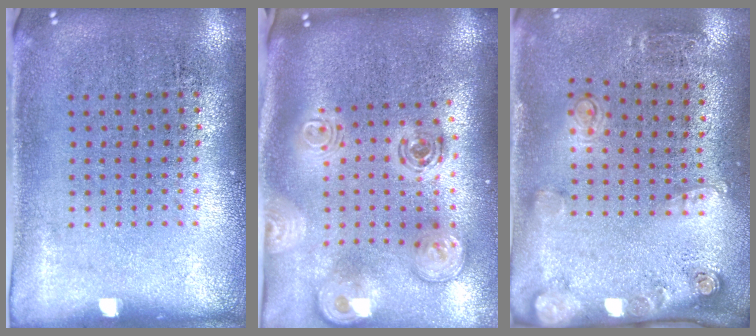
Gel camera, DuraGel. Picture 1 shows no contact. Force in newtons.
{"total": 2.6, "press": 1.9, "slide": 1.8}
{"total": 2.1, "press": 1.3, "slide": 1.6}